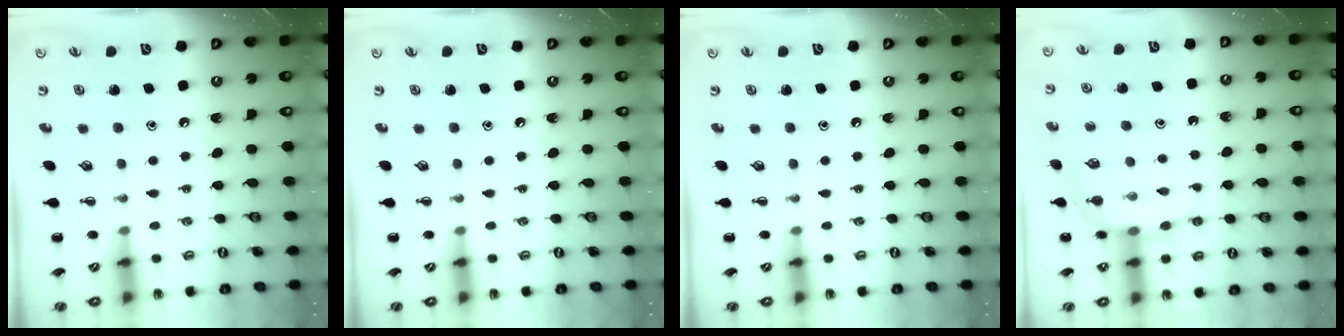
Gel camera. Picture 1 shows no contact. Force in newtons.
{"total": 0.0}
{"total": 0.0}
{"total": 7.6, "press": 7.6, "slide": 0.6}